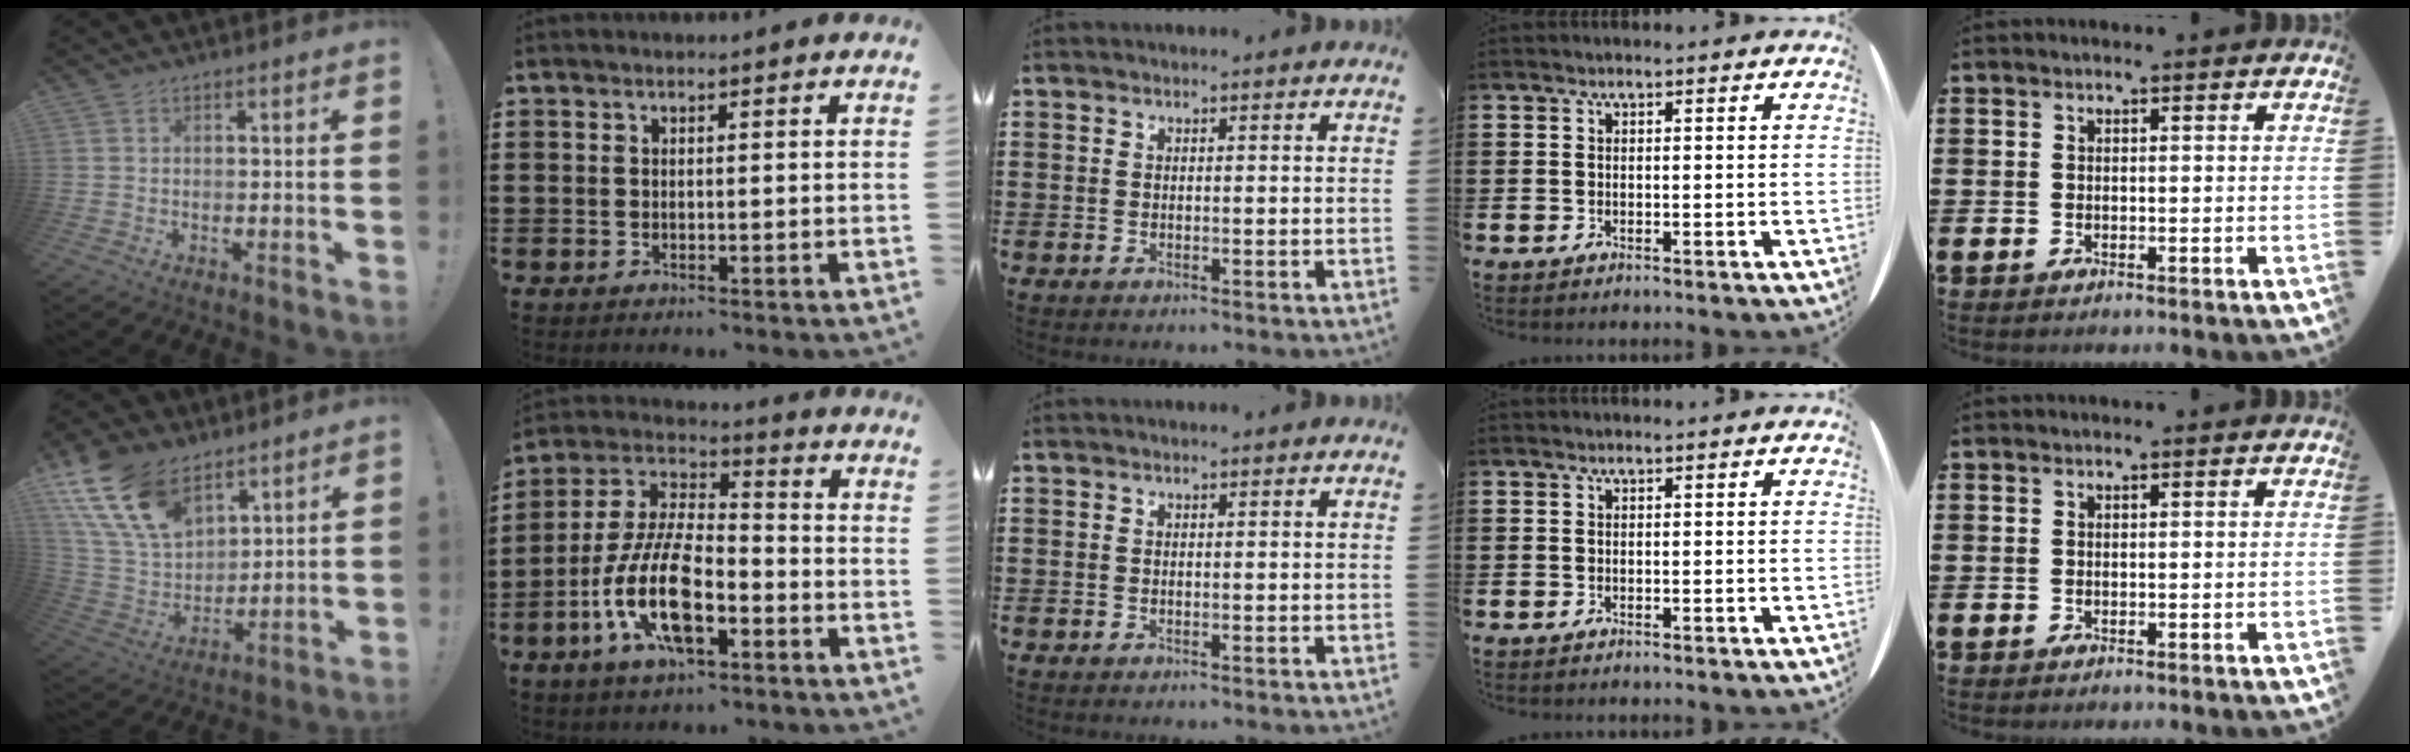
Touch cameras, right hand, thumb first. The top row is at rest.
{"thumb": {"total": 18.6, "force": [11.5, 10.5, 10.2], "torque": [-0.217, -0.062, 0.217]}, "index": {"total": 13.3, "force": [-5.5, 5.2, 11.0], "torque": [-0.255, -0.007, -0.109]}}